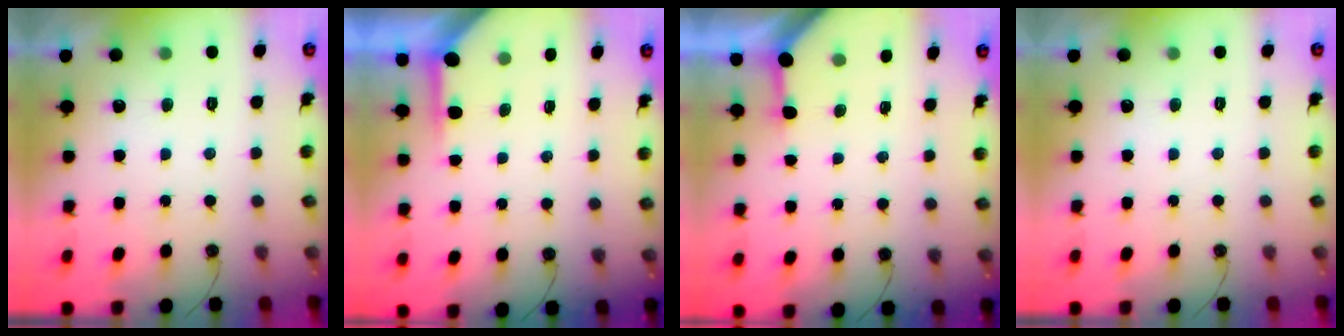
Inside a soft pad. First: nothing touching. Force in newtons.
{"total": 4.0, "press": 4.0, "slide": 0.3}
{"total": 3.4, "press": 3.3, "slide": 0.3}
{"total": 0.0}